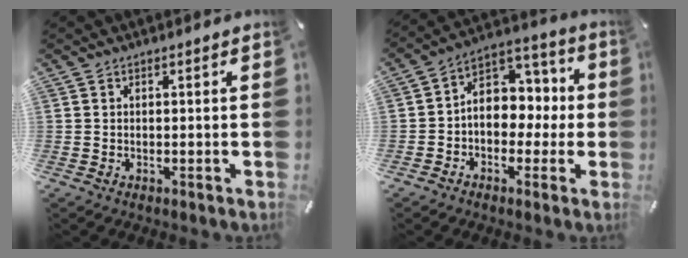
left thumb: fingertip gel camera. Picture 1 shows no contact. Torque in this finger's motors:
{"motor_torque": [0.52, 0.58, 1.04, 0.16, 0.29]}